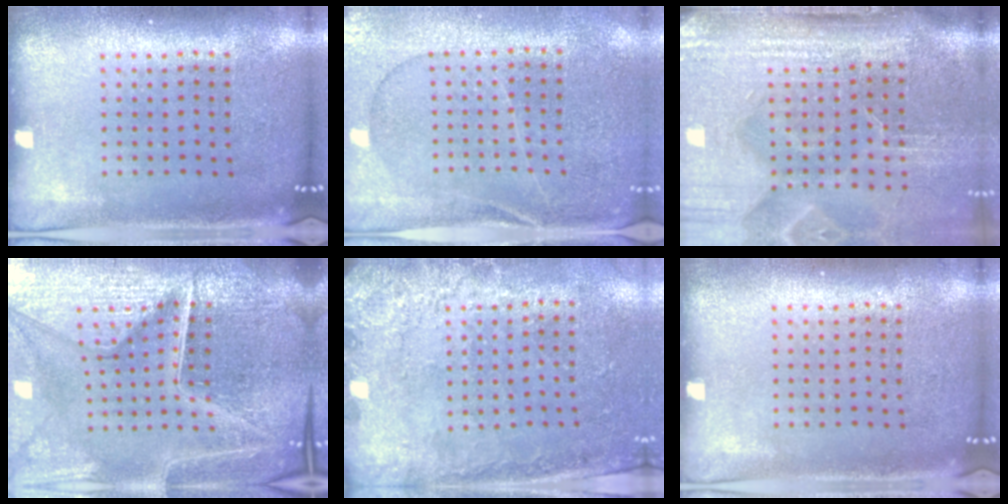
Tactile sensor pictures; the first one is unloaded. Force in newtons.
{"total": 0.5, "press": 0.4, "slide": 0.4}
{"total": 5.0, "press": 4.2, "slide": 2.7}
{"total": 6.3, "press": 5.7, "slide": 2.6}
{"total": 2.7, "press": 2.2, "slide": 1.5}
{"total": 0.0}